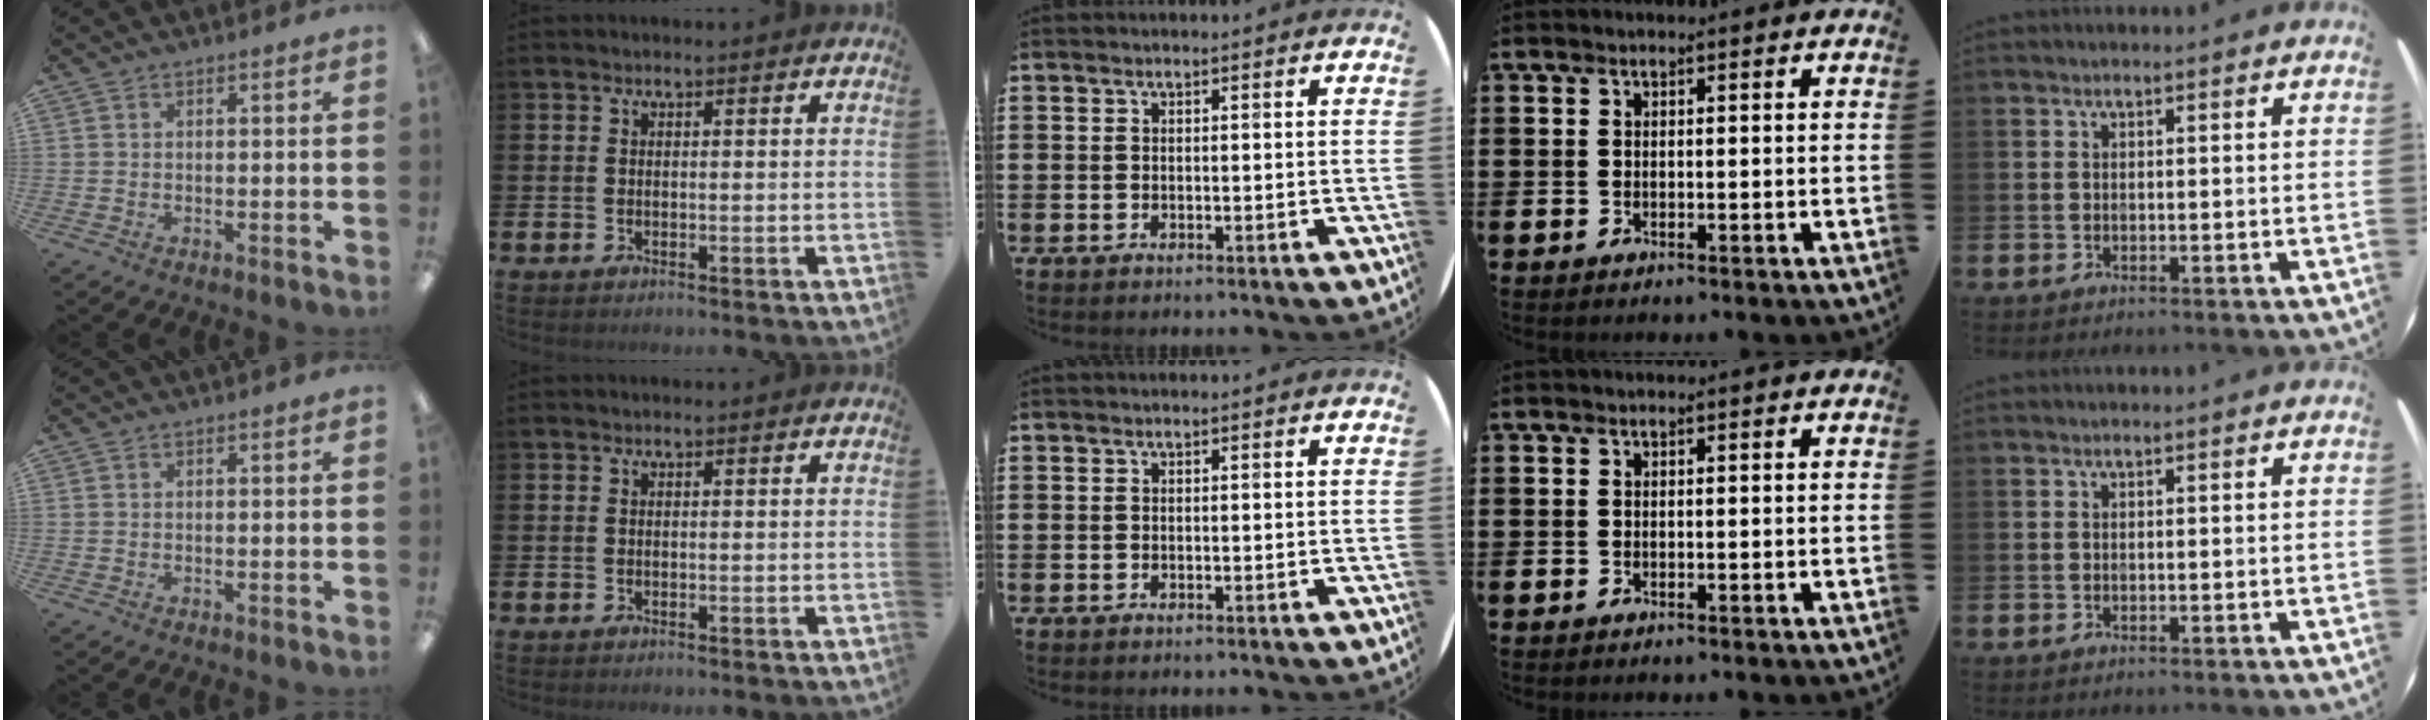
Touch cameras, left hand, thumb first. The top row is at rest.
{}